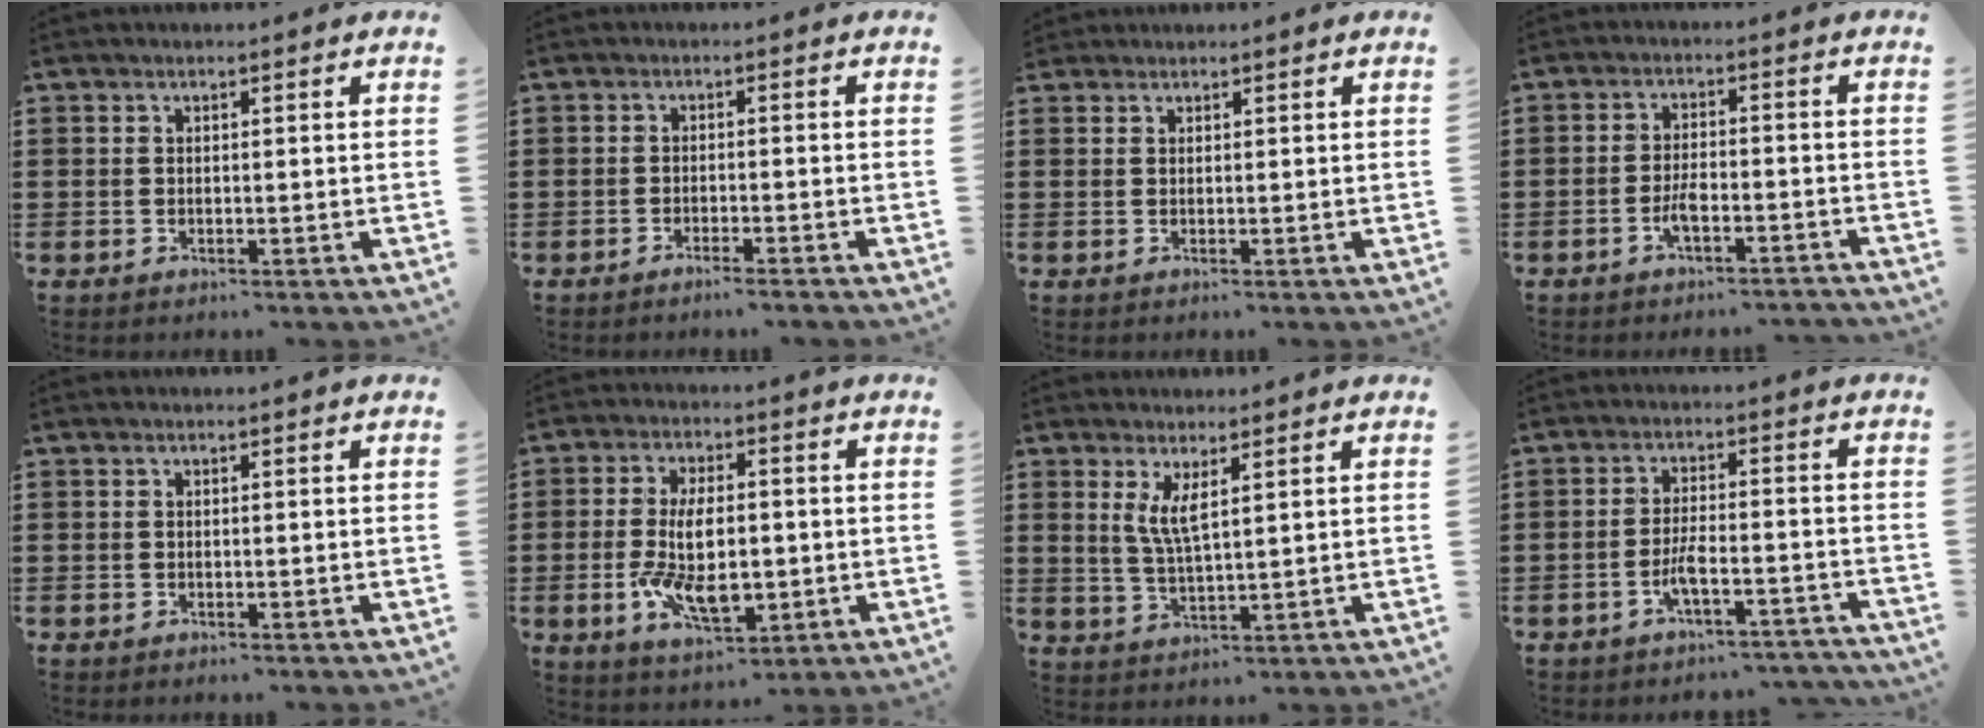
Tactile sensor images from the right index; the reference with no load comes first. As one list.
[{"total": 1.5, "force": [-1.4, -0.3, 0.6], "torque": [-0.009, -0.001, -0.026]}, {"total": 0.9, "force": [0.9, 0.2, -0.2], "torque": [0.002, 0.002, 0.018]}, {"total": 3.7, "force": [-2.5, 0.7, 2.6], "torque": [-0.061, 0.001, -0.051]}, {"total": 0.0}, {"total": 9.4, "force": [-1.3, 4.7, 8.1], "torque": [-0.164, 0.000, -0.027]}, {"total": 4.1, "force": [1.9, 0.7, 3.6], "torque": [-0.078, -0.001, 0.032]}, {"total": 4.8, "force": [-3.5, 0.7, 3.1], "torque": [-0.068, -0.002, -0.070]}]